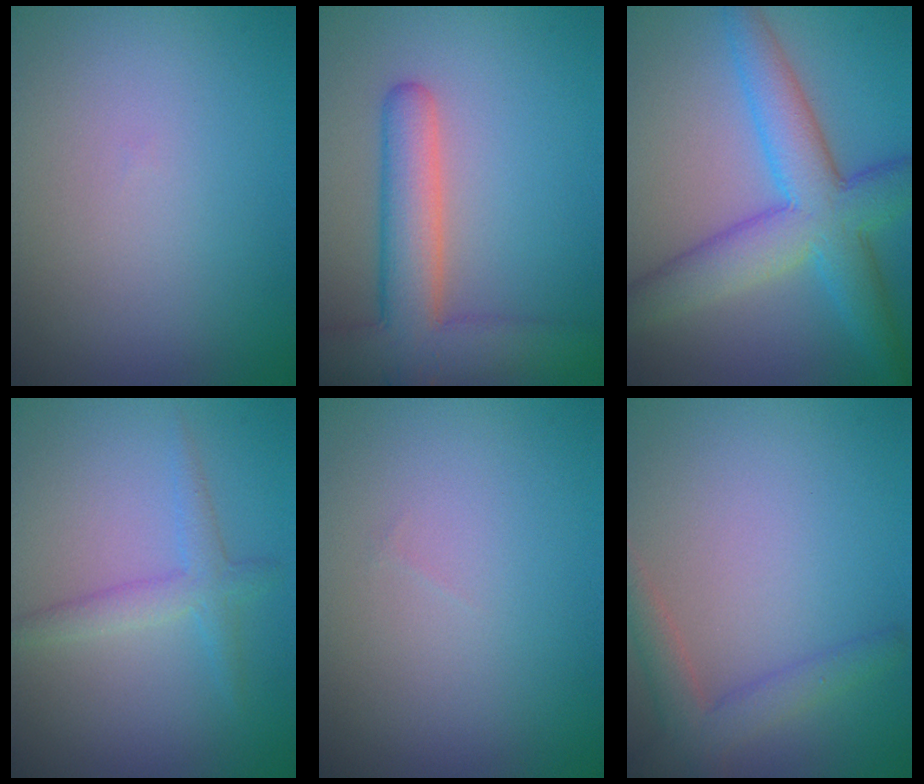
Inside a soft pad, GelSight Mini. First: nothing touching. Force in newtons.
{"total": 6.8, "press": 6.7, "slide": 0.6}
{"total": 7.7, "press": 7.7, "slide": 0.2}
{"total": 2.2, "press": 2.2, "slide": 0.1}
{"total": 0.0}
{"total": 2.9, "press": 2.9, "slide": 0.2}